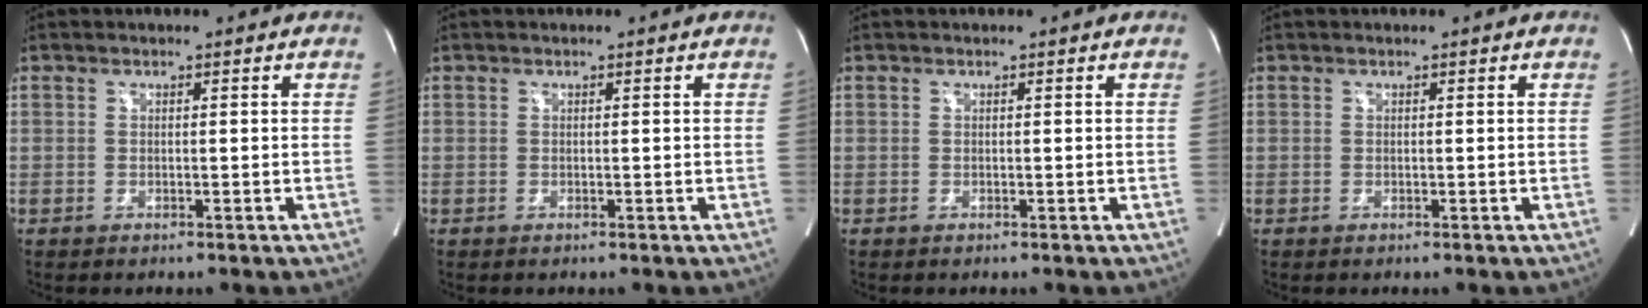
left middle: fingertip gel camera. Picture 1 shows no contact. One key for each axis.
{"total": 0.0}
{"total": 0.0}
{"total": 0.0}